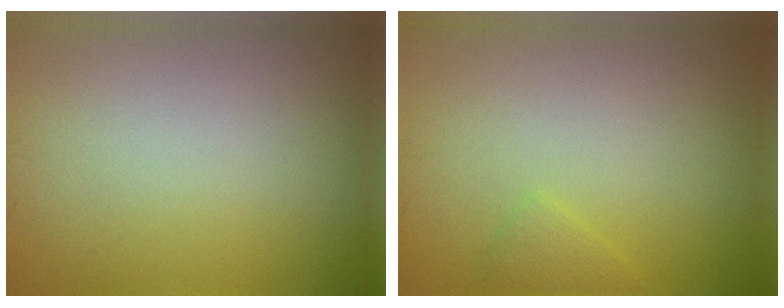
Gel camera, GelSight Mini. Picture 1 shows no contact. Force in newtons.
{"total": 1.0, "press": 1.0, "slide": 0.1}